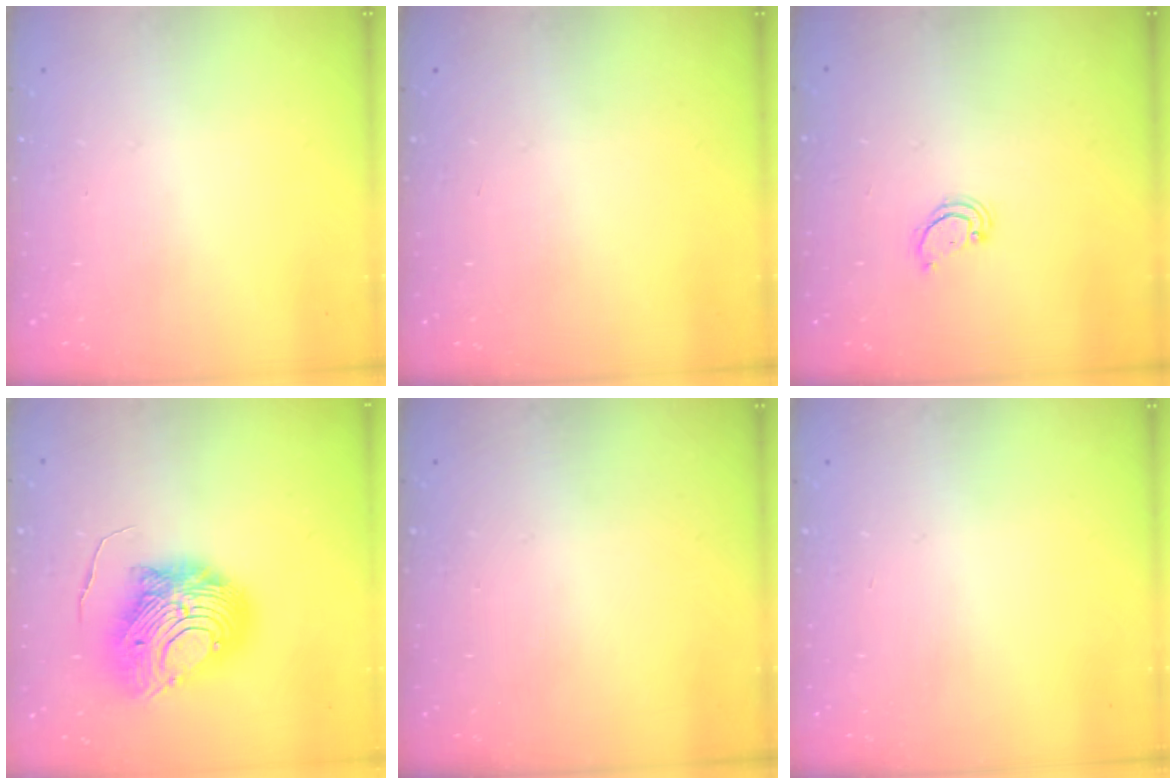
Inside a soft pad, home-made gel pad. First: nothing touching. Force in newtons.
{"total": 0.0}
{"total": 2.2, "press": 2.2, "slide": 0.2}
{"total": 15.3, "press": 15.2, "slide": 1.6}
{"total": 0.0}
{"total": 0.0}